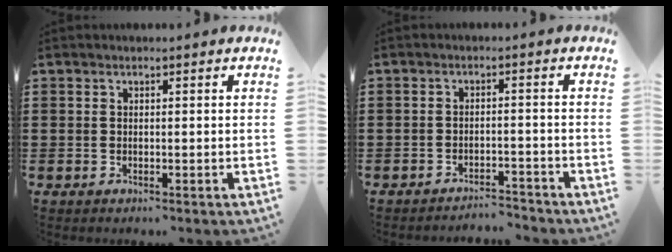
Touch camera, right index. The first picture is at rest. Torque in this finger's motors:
{"motor_torque": [-0.45, 0.56, 0.01, 0.00]}